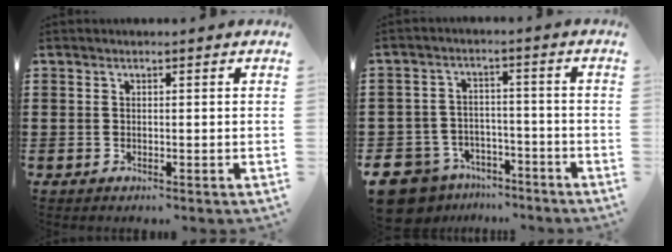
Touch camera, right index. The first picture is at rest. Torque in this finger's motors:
{"motor_torque": [0.24, 0.49, -0.19, -0.21]}